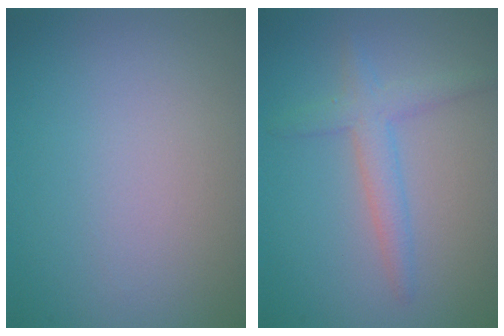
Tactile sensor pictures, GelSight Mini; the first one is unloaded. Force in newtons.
{"total": 2.6, "press": 2.6, "slide": 0.1}